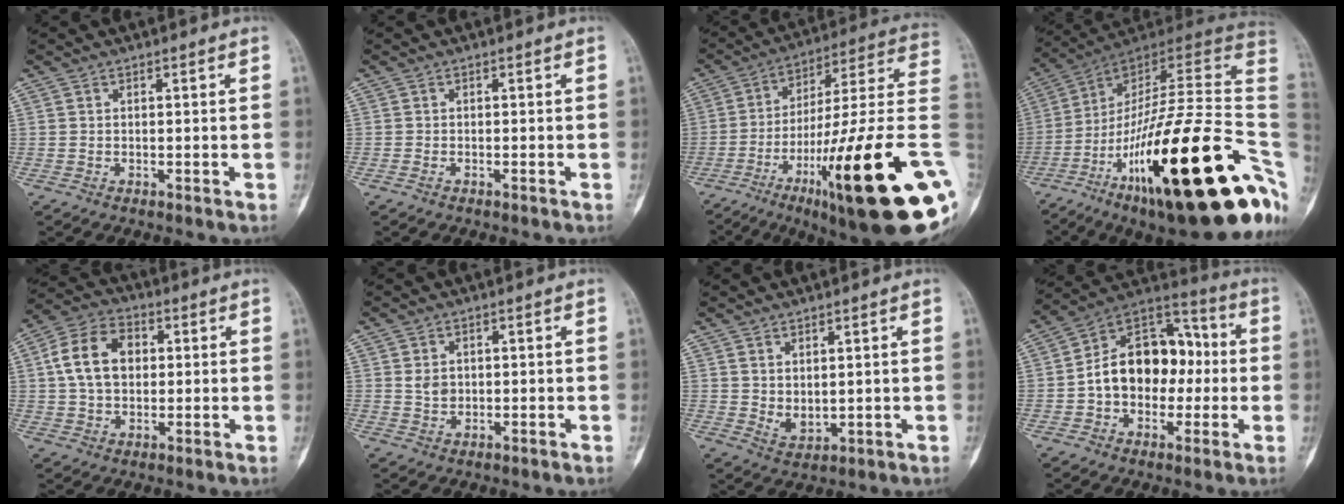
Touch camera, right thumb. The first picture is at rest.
{"total": 0.6, "force": [-0.4, 0.2, 0.4], "torque": [-0.011, 0.002, -0.006]}
{"total": 32.2, "force": [-9.7, 5.2, 30.3], "torque": [-0.391, 0.044, -0.151]}
{"total": 37.8, "force": [-10.7, 9.9, 34.8], "torque": [-0.453, 0.076, -0.170]}
{"total": 11.4, "force": [1.8, 8.0, 7.9], "torque": [-0.125, 0.014, 0.025]}
{"total": 2.4, "force": [0.3, 1.9, 1.4], "torque": [-0.014, 0.000, 0.009]}
{"total": 3.8, "force": [1.1, 2.3, 2.9], "torque": [-0.039, -0.018, 0.032]}
{"total": 17.0, "force": [-0.7, 11.9, 12.1], "torque": [-0.151, 0.048, -0.019]}